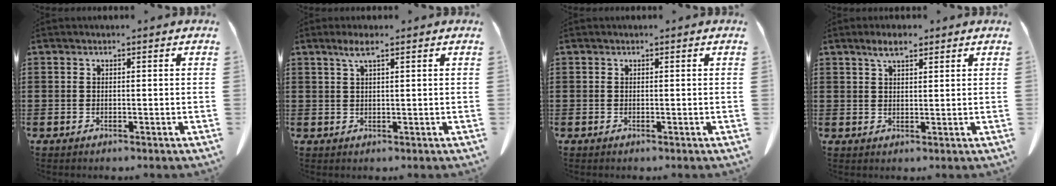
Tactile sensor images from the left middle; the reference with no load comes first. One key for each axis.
{"total": 2.5, "fx": 1.4, "fy": 0.3, "fz": 2.1, "tx": -0.044, "ty": 0.002, "tz": 0.024}
{"total": 0.0}
{"total": 3.5, "fx": 2.4, "fy": 0.9, "fz": 2.4, "tx": -0.051, "ty": 0.004, "tz": 0.044}